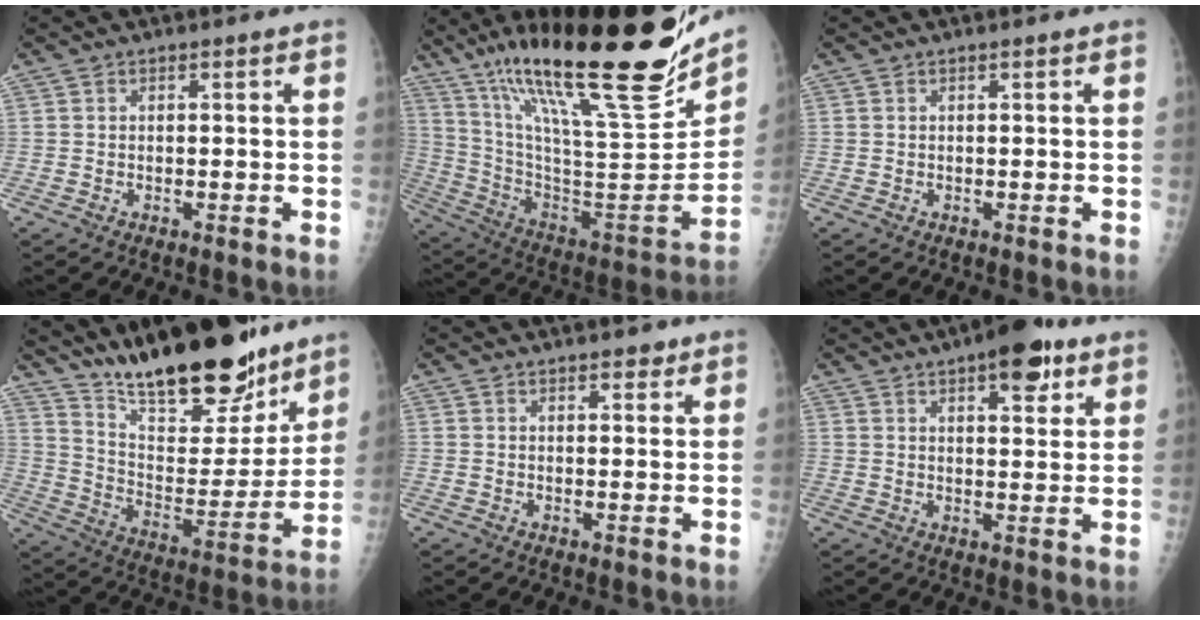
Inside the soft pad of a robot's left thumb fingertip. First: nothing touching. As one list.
[{"total": 33.5, "force": [22.6, 6.2, 24.0], "torque": [-0.364, -0.073, 0.375]}, {"total": 0.0}, {"total": 25.0, "force": [19.3, 8.2, 13.7], "torque": [-0.172, -0.098, 0.312]}, {"total": 2.4, "force": [1.7, 1.1, 1.3], "torque": [-0.005, -0.007, 0.020]}, {"total": 10.0, "force": [5.8, 3.9, 7.2], "torque": [-0.075, -0.022, 0.076]}]